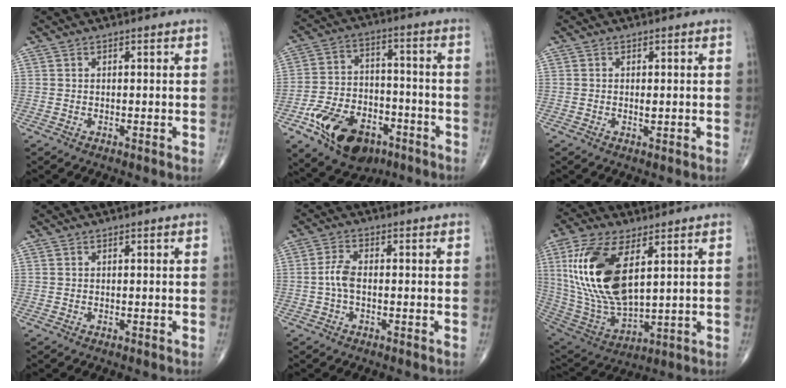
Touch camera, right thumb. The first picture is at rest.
{"total": 17.4, "force": [-8.9, 10.7, 10.5], "torque": [-0.160, 0.050, -0.142]}
{"total": 1.0, "force": [0.0, 0.4, 0.9], "torque": [-0.015, -0.003, -0.001]}
{"total": 0.0}
{"total": 3.4, "force": [-0.5, 1.6, 3.0], "torque": [-0.069, 0.007, -0.016]}
{"total": 20.8, "force": [6.1, 9.6, 17.4], "torque": [-0.356, -0.029, 0.124]}